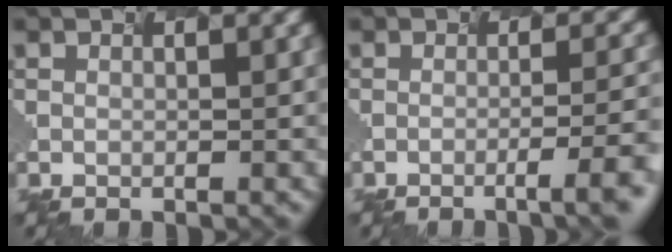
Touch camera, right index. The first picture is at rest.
{"total": 4.9, "force": [-2.2, 0.7, 4.3], "torque": [-0.058, -0.003, -0.006]}